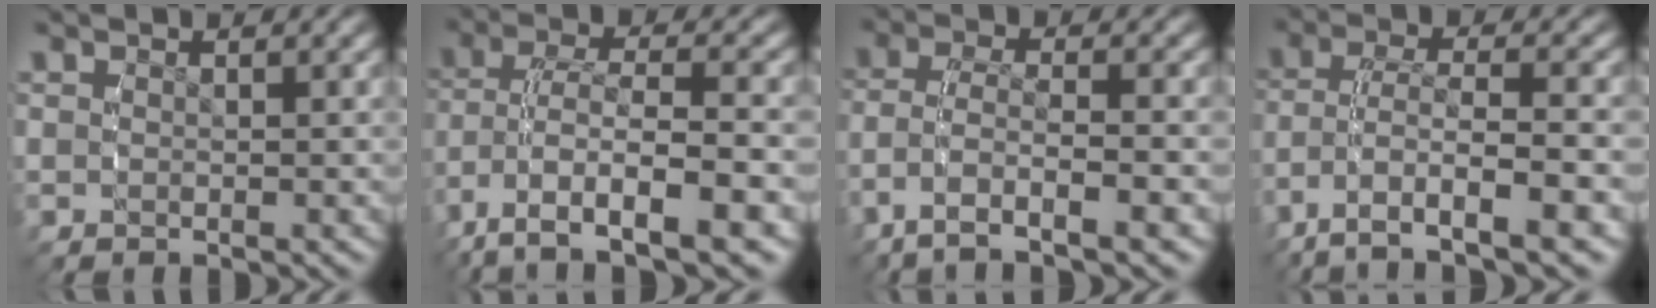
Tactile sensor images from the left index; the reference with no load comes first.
{"total": 7.6, "force": [-3.7, 3.8, 5.4], "torque": [-0.128, -0.045, -0.027]}
{"total": 3.9, "force": [-2.0, 1.7, 2.9], "torque": [-0.071, -0.025, -0.021]}
{"total": 5.8, "force": [-3.2, 2.6, 4.1], "torque": [-0.097, -0.034, -0.029]}